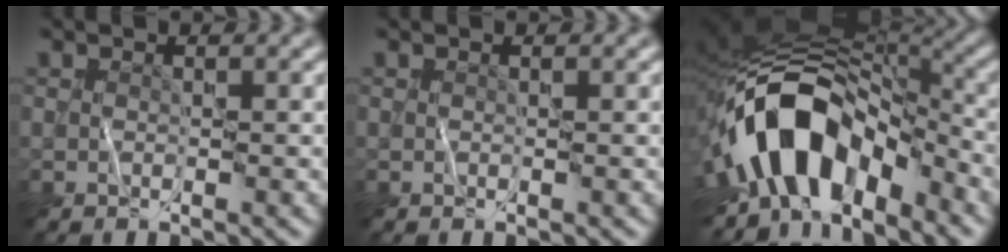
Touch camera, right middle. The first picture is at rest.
{"total": 0.0}
{"total": 12.4, "force": [-5.2, 7.1, 8.7], "torque": [-0.139, 0.007, -0.097]}